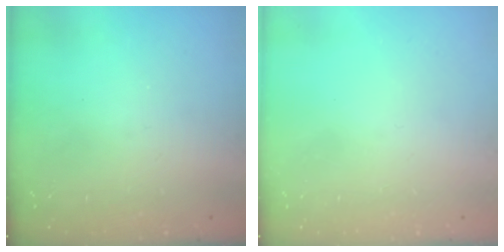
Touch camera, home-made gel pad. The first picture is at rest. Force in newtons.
{"total": 0.0}